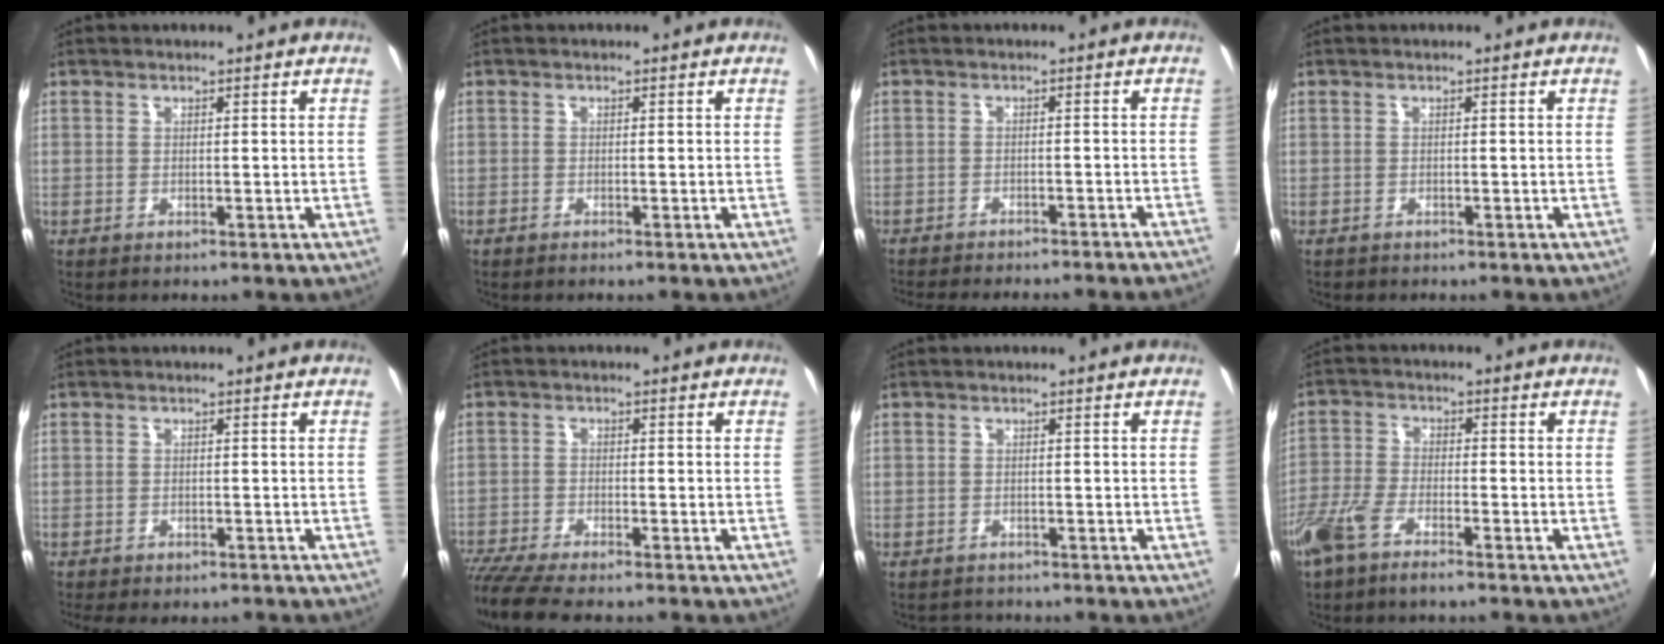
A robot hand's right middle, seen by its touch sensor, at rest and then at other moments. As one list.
[{"total": 1.0, "force": [-0.9, 0.0, 0.5], "torque": [-0.009, -0.002, -0.012]}, {"total": 17.3, "force": [-15.9, 1.3, 6.5], "torque": [-0.106, -0.028, -0.196]}, {"total": 0.6, "force": [-0.5, 0.2, 0.0], "torque": [-0.011, -0.001, -0.011]}, {"total": 5.1, "force": [-4.3, 2.1, 1.8], "torque": [-0.019, 0.003, -0.057]}, {"total": 8.3, "force": [-7.2, 0.4, 4.1], "torque": [-0.066, -0.016, -0.120]}, {"total": 1.5, "force": [-1.3, 0.6, -0.5], "torque": [0.005, -0.004, -0.023]}, {"total": 6.1, "force": [-4.4, 1.5, 4.0], "torque": [-0.096, -0.006, -0.089]}]